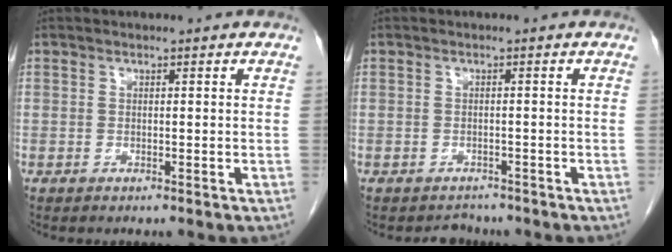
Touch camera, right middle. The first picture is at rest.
{"total": 2.1, "force": [-1.8, 1.0, -0.3], "torque": [-0.004, -0.002, -0.029]}